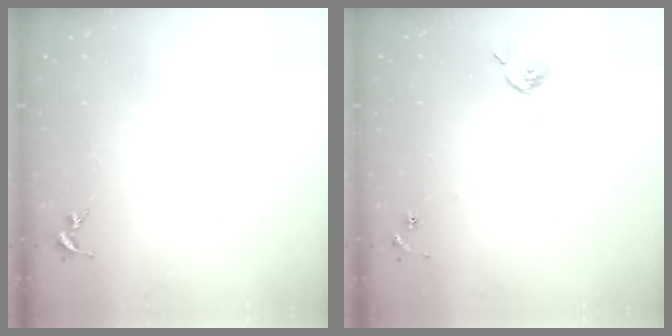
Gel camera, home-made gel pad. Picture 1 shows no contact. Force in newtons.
{"total": 5.3, "press": 5.2, "slide": 0.9}